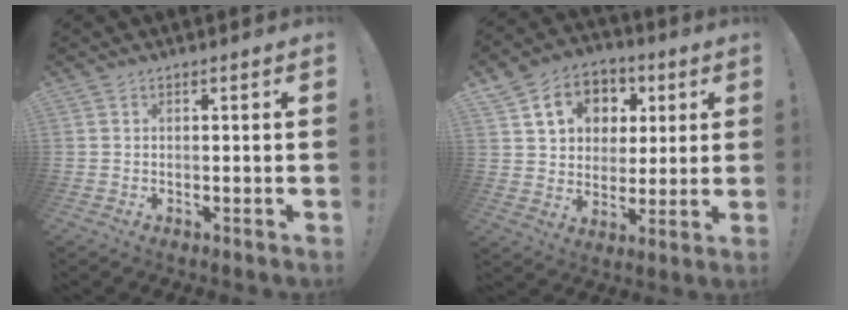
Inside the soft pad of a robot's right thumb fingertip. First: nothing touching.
{"total": 13.6, "force": [5.6, 11.1, 5.3], "torque": [-0.069, -0.023, 0.112]}